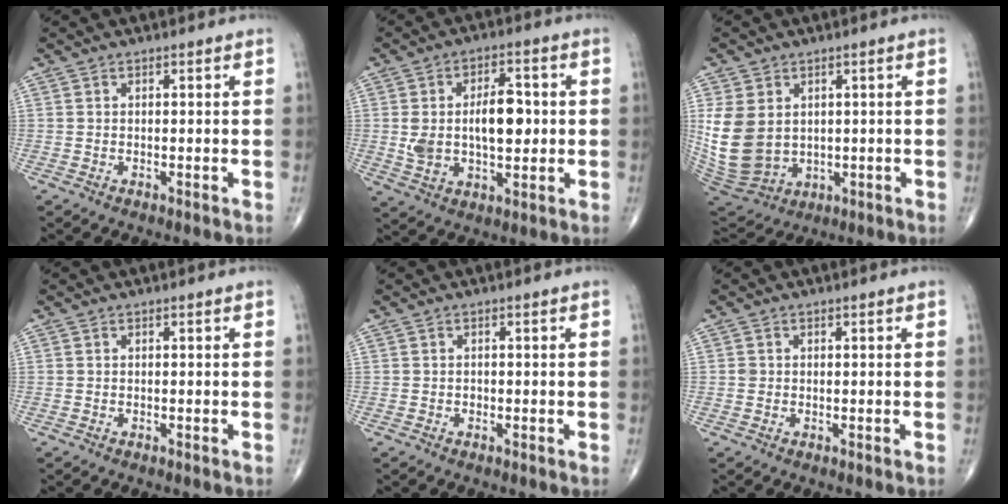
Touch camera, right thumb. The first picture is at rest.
{"total": 12.1, "force": [0.7, 6.5, 10.1], "torque": [-0.161, 0.012, 0.020]}
{"total": 12.7, "force": [1.6, 9.8, 7.9], "torque": [-0.149, -0.016, 0.056]}
{"total": 0.0}
{"total": 0.5, "force": [-0.2, 0.4, 0.2], "torque": [-0.003, 0.002, -0.004]}
{"total": 0.9, "force": [0.1, 0.8, 0.3], "torque": [-0.004, 0.001, 0.001]}